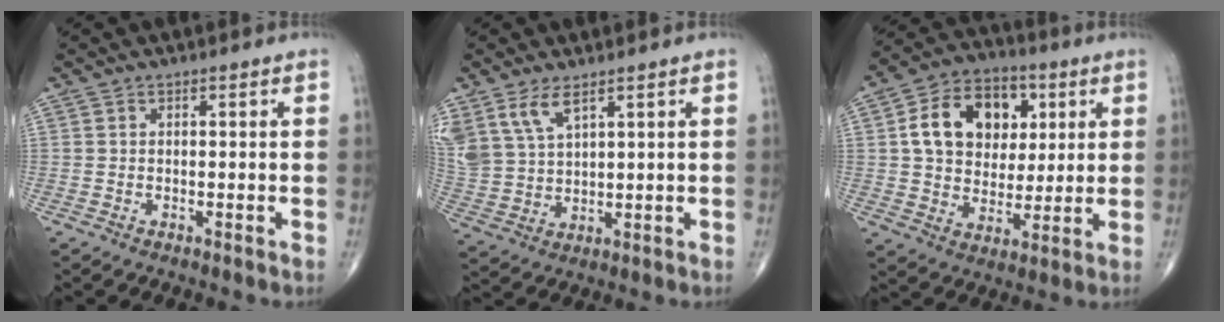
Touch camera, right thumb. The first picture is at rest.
{"total": 9.3, "force": [5.7, 4.5, 5.7], "torque": [-0.118, -0.013, 0.128]}
{"total": 16.4, "force": [4.2, 12.2, 10.1], "torque": [-0.134, 0.003, 0.069]}